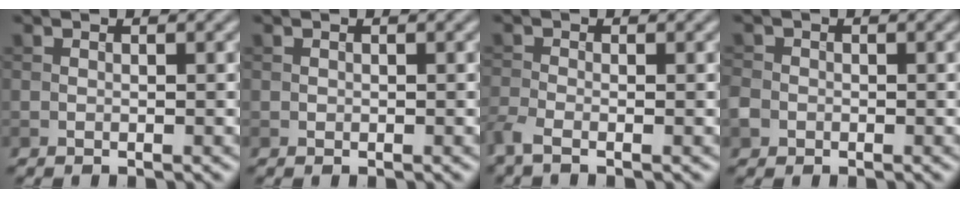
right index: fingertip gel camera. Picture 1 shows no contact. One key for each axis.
{"total": 0.0}
{"total": 2.3, "fx": -1.7, "fy": 0.7, "fz": 1.4, "tx": -0.041, "ty": -0.011, "tz": -0.045}
{"total": 1.6, "fx": -0.6, "fy": 1.5, "fz": 0.5, "tx": -0.007, "ty": -0.001, "tz": -0.016}